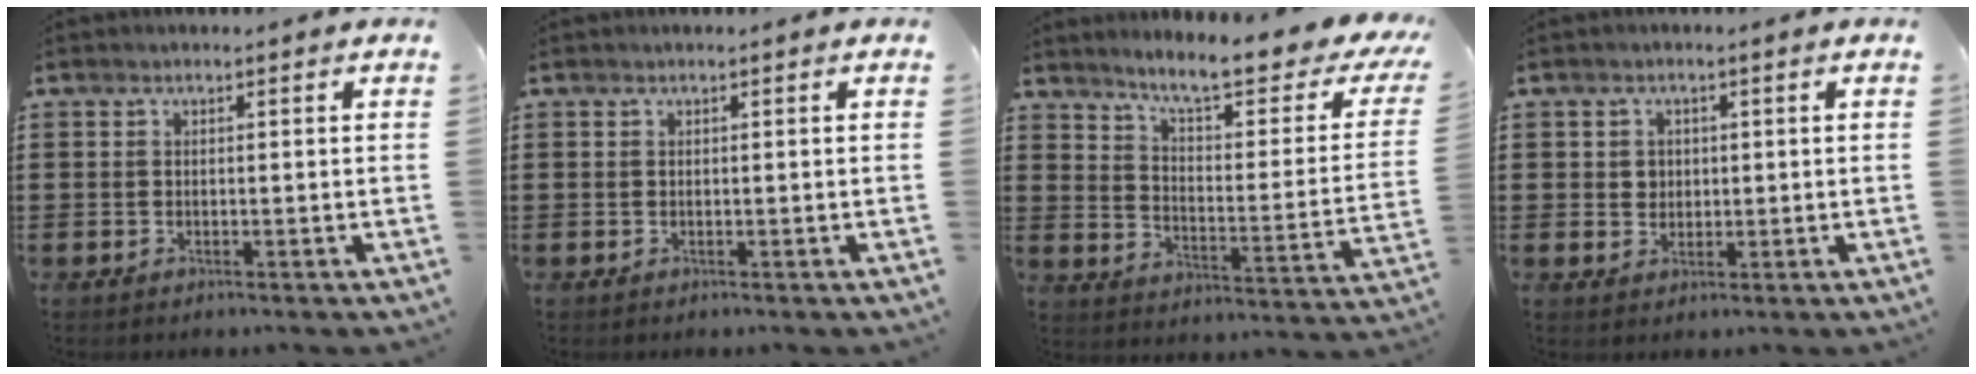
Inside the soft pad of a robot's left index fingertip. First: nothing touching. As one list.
[{"total": 0.0}, {"total": 8.2, "force": [6.6, 0.2, 4.8], "torque": [-0.112, -0.048, 0.106]}, {"total": 2.1, "force": [0.5, 2.0, 0.5], "torque": [-0.018, 0.011, 0.007]}]